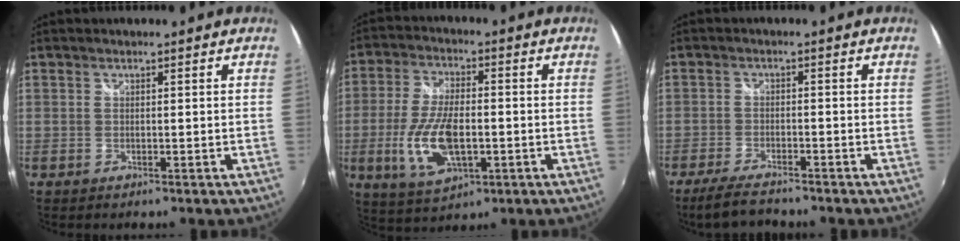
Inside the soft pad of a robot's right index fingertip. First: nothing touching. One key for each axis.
{"total": 12.6, "fx": -2.7, "fy": 5.7, "fz": 10.9, "tx": -0.224, "ty": -0.009, "tz": -0.046}
{"total": 6.5, "fx": -5.6, "fy": 1.3, "fz": 3.1, "tx": -0.083, "ty": -0.016, "tz": -0.102}